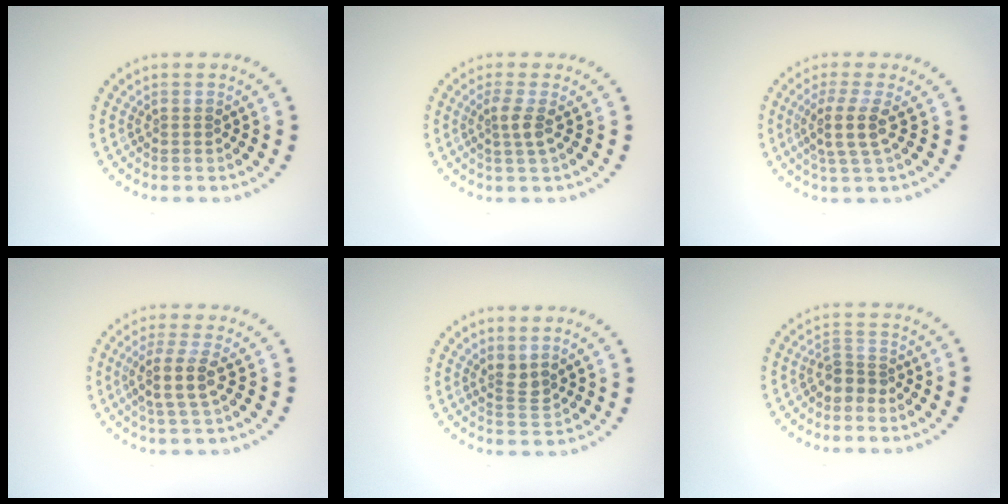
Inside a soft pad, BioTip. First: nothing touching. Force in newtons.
{"total": 1.8, "press": 1.2, "slide": 1.3}
{"total": 2.9, "press": 2.1, "slide": 2.0}
{"total": 2.9, "press": 2.3, "slide": 1.7}
{"total": 1.7, "press": 1.3, "slide": 1.1}
{"total": 2.1, "press": 1.7, "slide": 1.2}